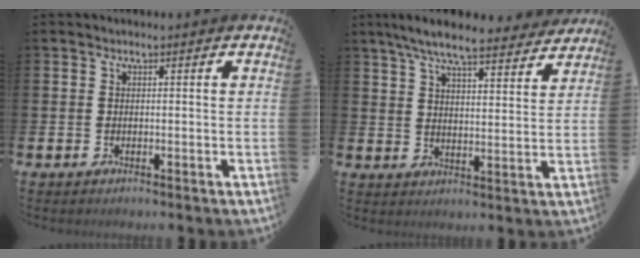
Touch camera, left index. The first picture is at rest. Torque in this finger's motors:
{"motor_torque": [1.08, -1.06, 0.87, 0.21]}